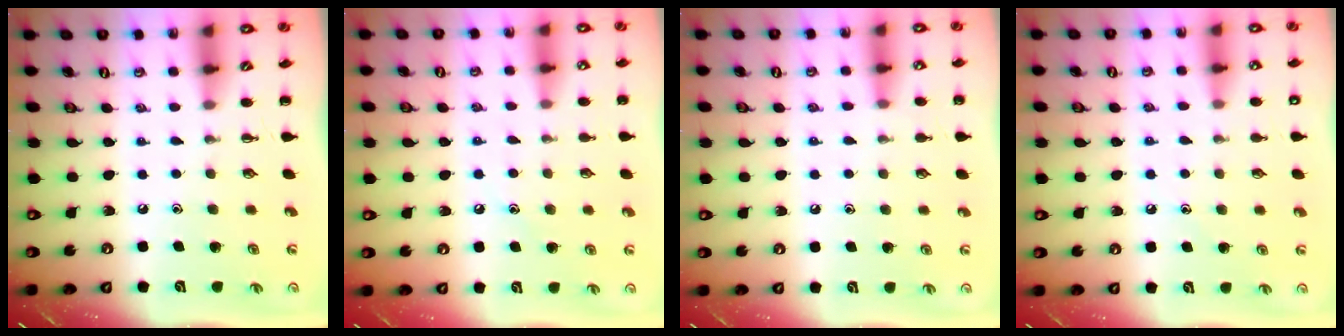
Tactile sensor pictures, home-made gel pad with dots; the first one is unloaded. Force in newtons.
{"total": 6.6, "press": 6.4, "slide": 1.7}
{"total": 6.8, "press": 6.5, "slide": 2.0}
{"total": 7.5, "press": 7.2, "slide": 2.1}